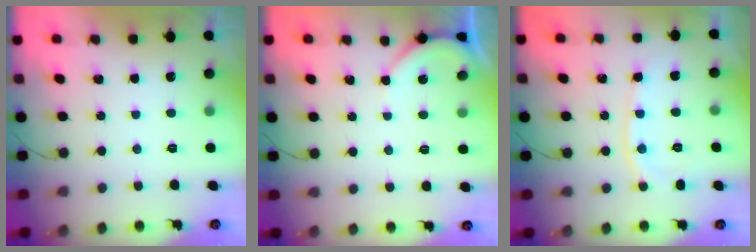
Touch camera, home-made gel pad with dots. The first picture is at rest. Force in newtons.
{"total": 3.2, "press": 3.1, "slide": 0.3}
{"total": 7.8, "press": 7.7, "slide": 0.4}